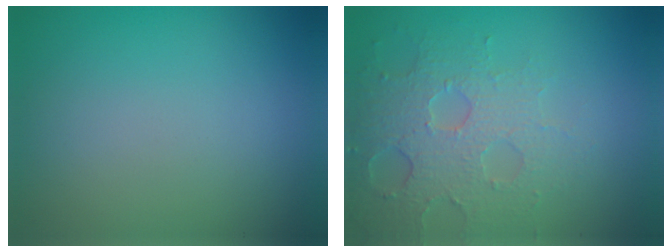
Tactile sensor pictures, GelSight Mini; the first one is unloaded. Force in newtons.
{"total": 4.0, "press": 4.0, "slide": 0.5}